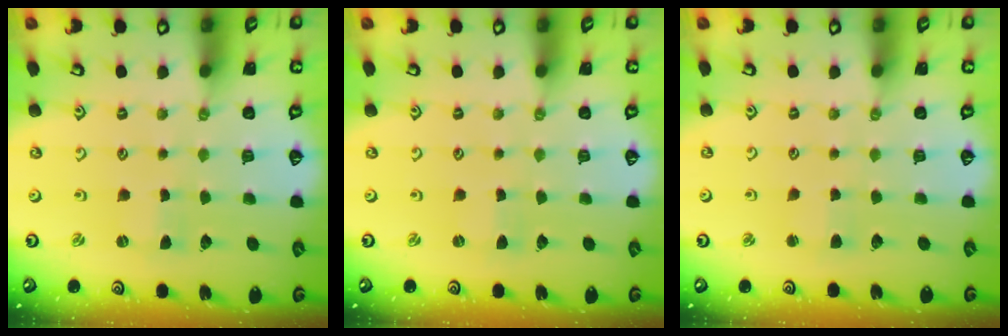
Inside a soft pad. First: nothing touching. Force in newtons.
{"total": 0.0}
{"total": 3.0, "press": 3.0, "slide": 0.3}